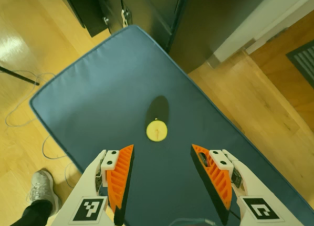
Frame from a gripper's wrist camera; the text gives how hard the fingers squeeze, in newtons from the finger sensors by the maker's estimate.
{"total": 0.0}